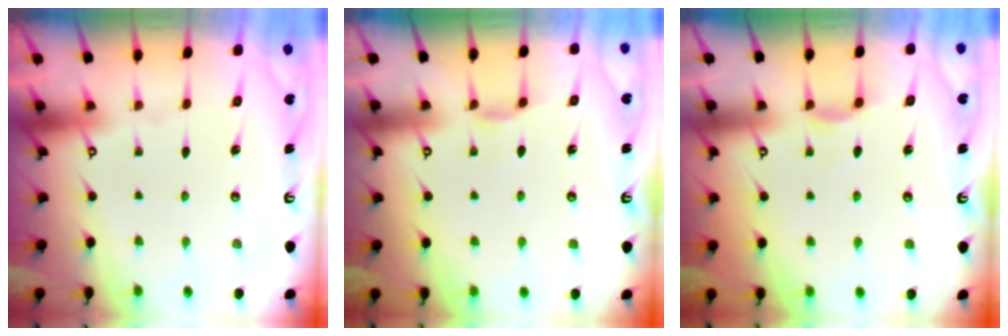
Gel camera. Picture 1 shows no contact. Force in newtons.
{"total": 3.7, "press": 3.7, "slide": 0.7}
{"total": 2.9, "press": 2.9, "slide": 0.5}